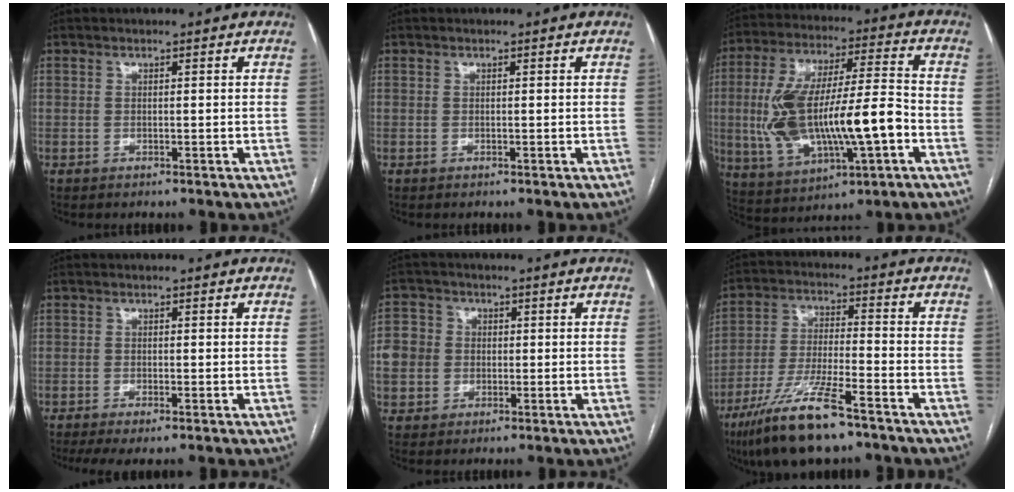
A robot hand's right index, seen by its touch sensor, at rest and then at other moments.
{"total": 0.0}
{"total": 19.5, "force": [-3.4, 5.3, 18.4], "torque": [-0.365, 0.016, -0.044]}
{"total": 3.9, "force": [-2.6, 0.8, 2.9], "torque": [-0.051, -0.011, -0.041]}
{"total": 7.5, "force": [-0.3, 7.0, 2.6], "torque": [-0.075, 0.023, 0.000]}
{"total": 13.6, "force": [-9.2, 2.1, 9.9], "torque": [-0.197, -0.028, -0.164]}